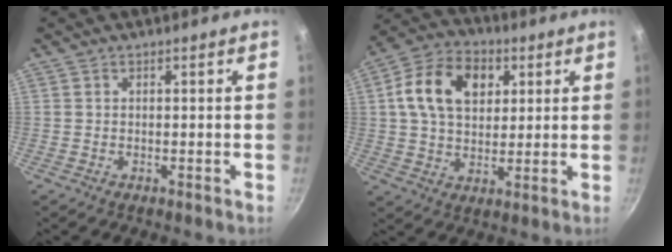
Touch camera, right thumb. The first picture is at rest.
{"total": 14.7, "force": [4.2, 10.4, 9.5], "torque": [-0.143, 0.005, 0.058]}